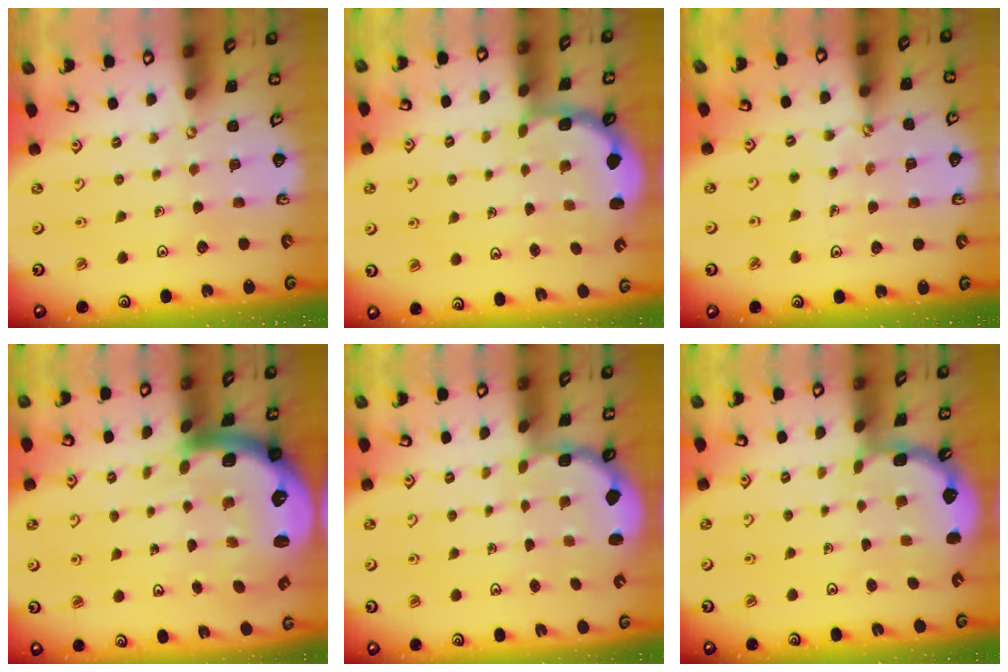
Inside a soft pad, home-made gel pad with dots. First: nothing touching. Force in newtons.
{"total": 2.5, "press": 2.2, "slide": 1.2}
{"total": 1.2, "press": 1.2, "slide": 0.2}
{"total": 8.8, "press": 8.6, "slide": 1.9}
{"total": 2.9, "press": 1.7, "slide": 2.3}
{"total": 2.0, "press": 2.0, "slide": 0.2}